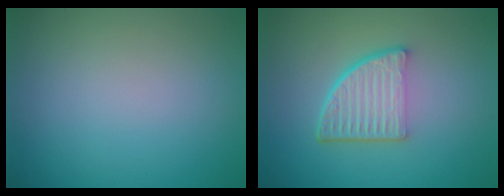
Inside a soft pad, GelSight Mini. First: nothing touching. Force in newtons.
{"total": 5.2, "press": 3.6, "slide": 3.8}